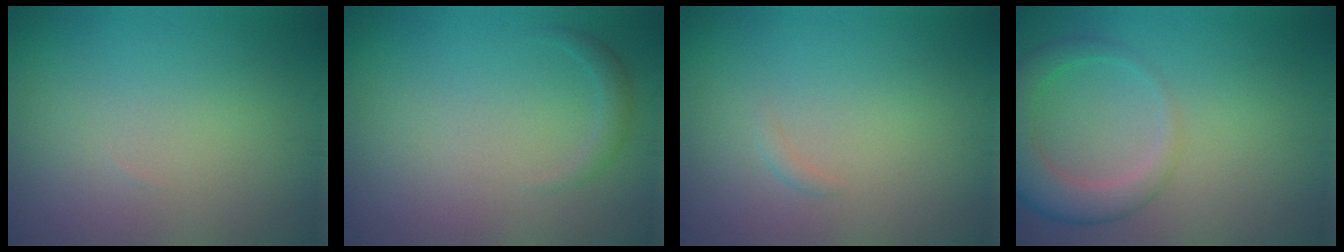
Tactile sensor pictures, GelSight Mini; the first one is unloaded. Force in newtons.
{"total": 1.2, "press": 1.2, "slide": 0.1}
{"total": 0.5, "press": 0.5, "slide": 0.1}
{"total": 4.6, "press": 4.6, "slide": 0.2}